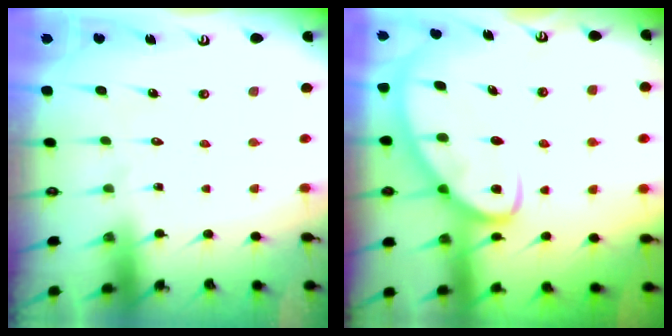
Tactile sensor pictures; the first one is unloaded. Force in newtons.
{"total": 10.9, "press": 10.9, "slide": 1.2}